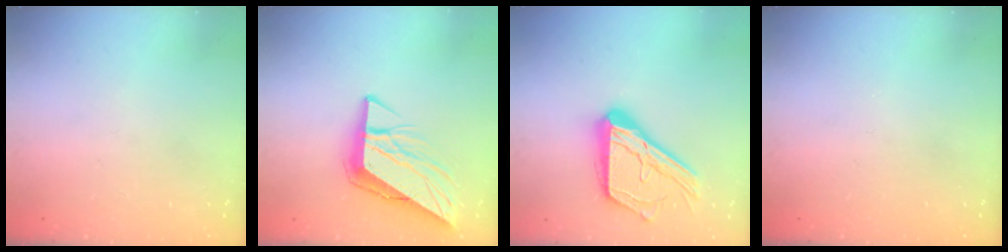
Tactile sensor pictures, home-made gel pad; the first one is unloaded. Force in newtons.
{"total": 10.6, "press": 10.5, "slide": 1.3}
{"total": 20.1, "press": 20.1, "slide": 1.7}
{"total": 0.0}